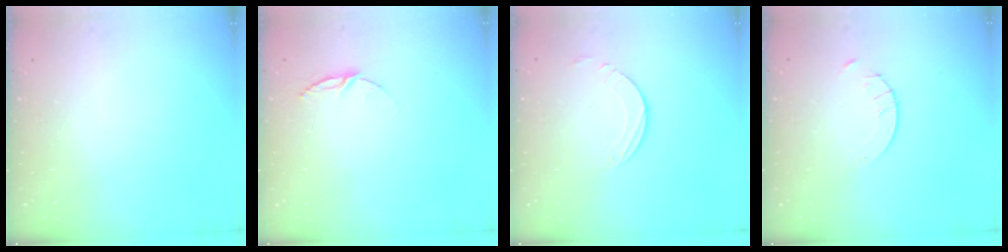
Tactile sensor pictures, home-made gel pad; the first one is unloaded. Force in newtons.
{"total": 5.9, "press": 5.8, "slide": 0.6}
{"total": 2.8, "press": 2.8, "slide": 0.2}
{"total": 2.1, "press": 2.1, "slide": 0.3}